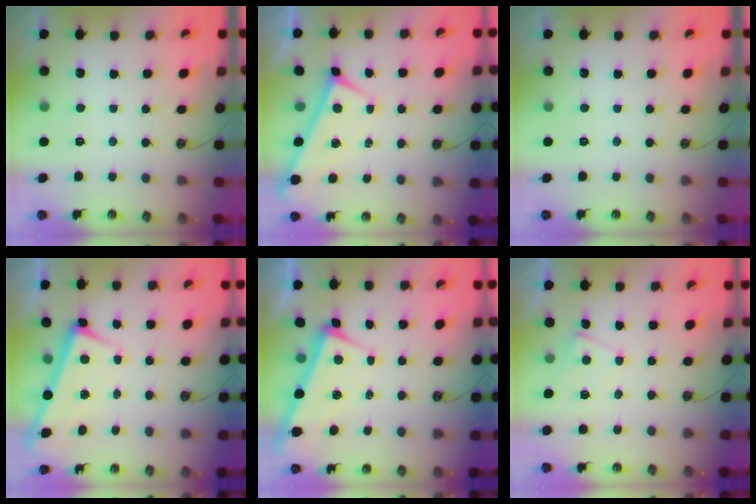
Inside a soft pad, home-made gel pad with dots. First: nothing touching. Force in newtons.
{"total": 0.0}
{"total": 0.0}
{"total": 2.9, "press": 2.9, "slide": 0.4}
{"total": 4.2, "press": 4.2, "slide": 0.2}
{"total": 2.6, "press": 2.6, "slide": 0.3}